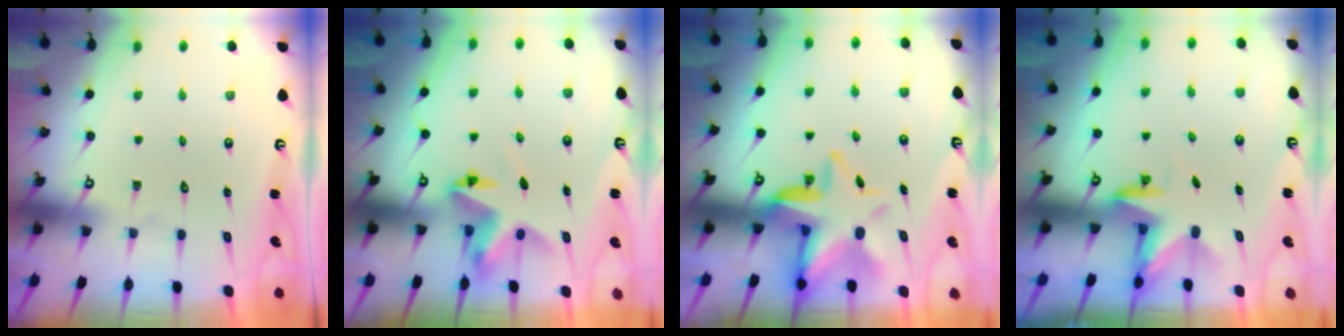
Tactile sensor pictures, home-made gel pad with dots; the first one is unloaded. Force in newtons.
{"total": 5.1, "press": 5.1, "slide": 0.4}
{"total": 10.7, "press": 10.6, "slide": 1.7}
{"total": 2.9, "press": 2.9, "slide": 0.1}